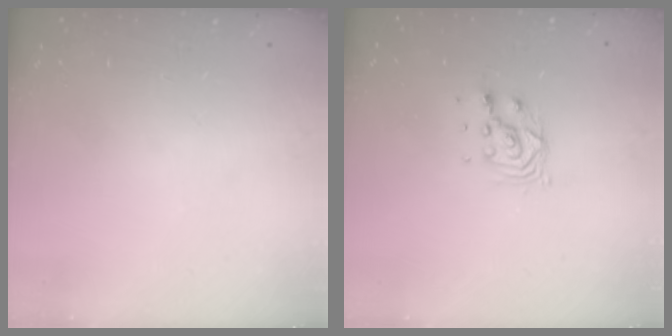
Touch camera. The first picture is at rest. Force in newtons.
{"total": 6.8, "press": 6.8, "slide": 0.5}